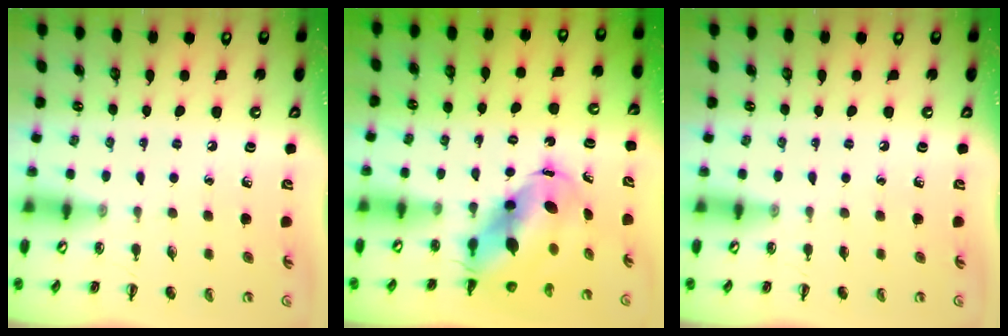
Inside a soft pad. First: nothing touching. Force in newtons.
{"total": 8.8, "press": 8.5, "slide": 2.1}
{"total": 0.0}